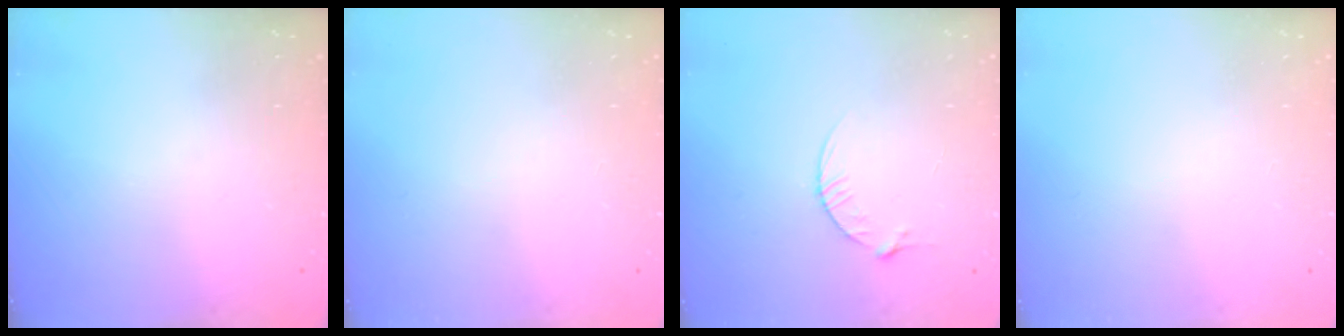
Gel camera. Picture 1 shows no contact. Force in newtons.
{"total": 0.0}
{"total": 4.5, "press": 4.5, "slide": 0.5}
{"total": 0.0}